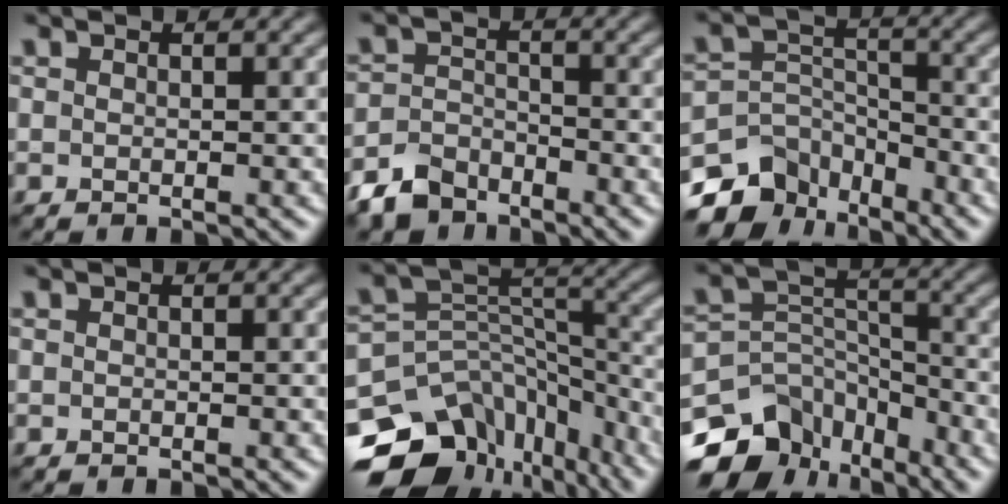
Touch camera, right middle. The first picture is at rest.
{"total": 4.2, "force": [-3.5, 2.1, 1.1], "torque": [-0.020, -0.001, -0.071]}
{"total": 8.5, "force": [-6.4, 4.7, 2.8], "torque": [-0.037, -0.005, -0.117]}
{"total": 0.0}
{"total": 15.2, "force": [-10.0, 10.0, 5.8], "torque": [-0.134, -0.004, -0.123]}
{"total": 11.2, "force": [-8.0, 6.9, 3.8], "torque": [-0.062, 0.010, -0.132]}